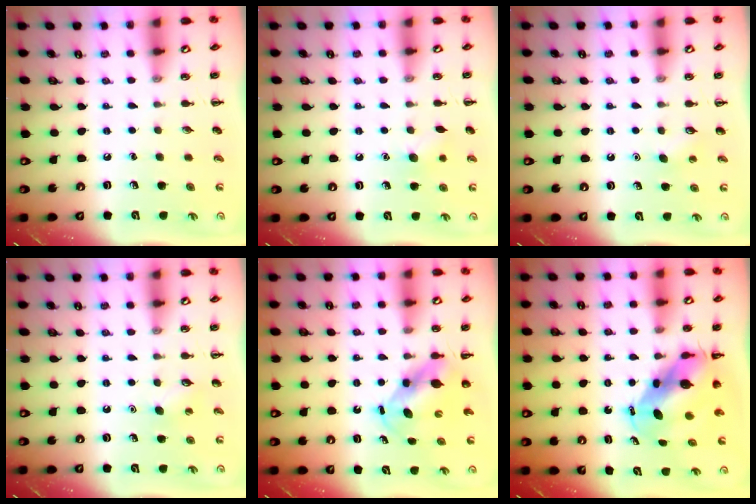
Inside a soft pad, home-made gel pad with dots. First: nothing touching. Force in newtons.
{"total": 6.7, "press": 6.5, "slide": 1.3}
{"total": 2.8, "press": 2.7, "slide": 0.7}
{"total": 2.9, "press": 2.8, "slide": 0.7}
{"total": 5.7, "press": 5.7, "slide": 1.0}
{"total": 6.8, "press": 6.6, "slide": 1.4}